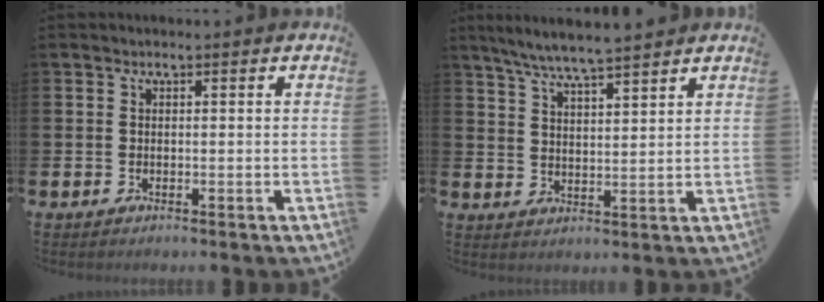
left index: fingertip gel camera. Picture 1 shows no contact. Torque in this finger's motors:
{"motor_torque": [0.04, -0.19, 0.58, 0.21]}